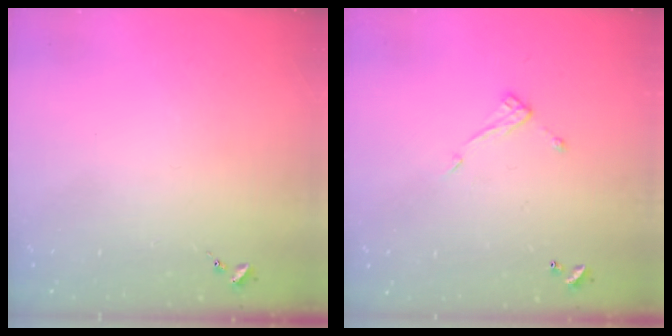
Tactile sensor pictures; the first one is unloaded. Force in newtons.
{"total": 8.2, "press": 8.1, "slide": 0.4}